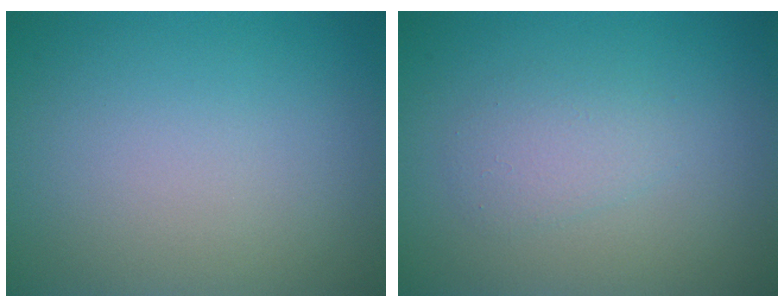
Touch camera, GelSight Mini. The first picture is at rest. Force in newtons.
{"total": 1.8, "press": 1.8, "slide": 0.1}